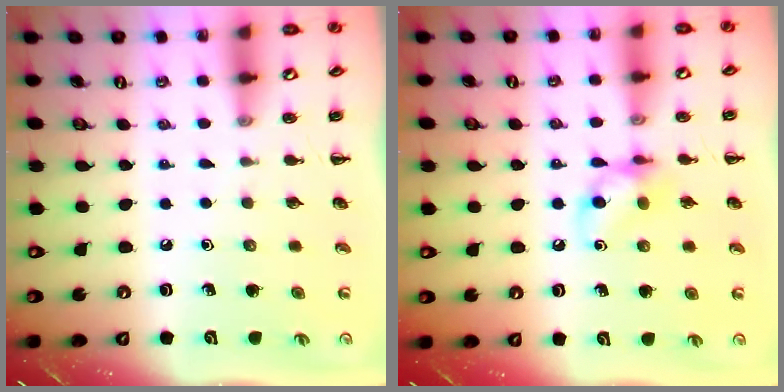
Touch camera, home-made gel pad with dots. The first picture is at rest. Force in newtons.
{"total": 8.6, "press": 8.6, "slide": 0.6}